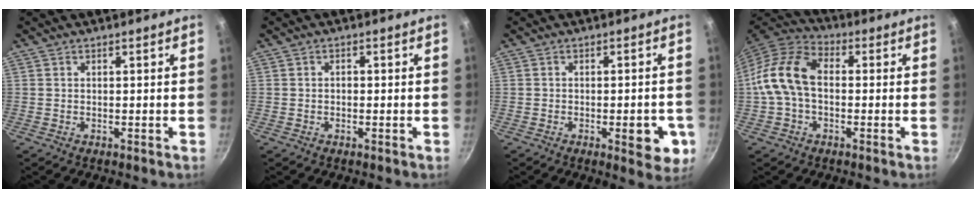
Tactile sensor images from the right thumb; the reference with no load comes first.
{"total": 1.0, "force": [-0.2, 0.8, 0.6], "torque": [-0.012, 0.006, -0.004]}
{"total": 7.6, "force": [-2.3, 3.1, 6.5], "torque": [-0.059, 0.008, -0.027]}
{"total": 12.5, "force": [-0.3, 8.4, 9.3], "torque": [-0.162, 0.037, -0.025]}